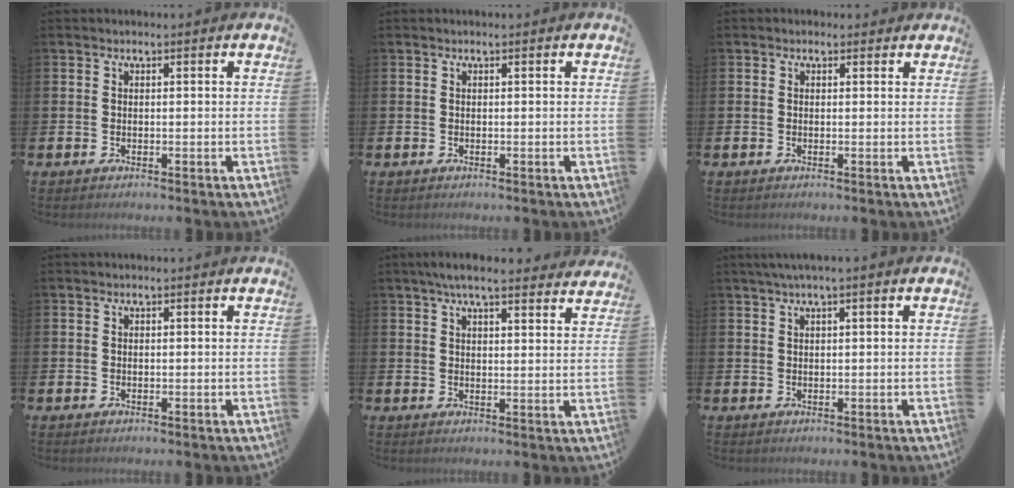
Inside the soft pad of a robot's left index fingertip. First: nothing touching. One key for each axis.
{"total": 0.0}
{"total": 0.6, "fx": 0.3, "fy": 0.5, "fz": 0.2, "tx": -0.002, "ty": 0.008, "tz": 0.003}
{"total": 0.0}
{"total": 5.5, "fx": 4.9, "fy": 0.8, "fz": 2.3, "tx": -0.046, "ty": -0.016, "tz": 0.087}
{"total": 1.8, "fx": 1.0, "fy": 0.0, "fz": 1.5, "tx": -0.036, "ty": 0.004, "tz": 0.019}